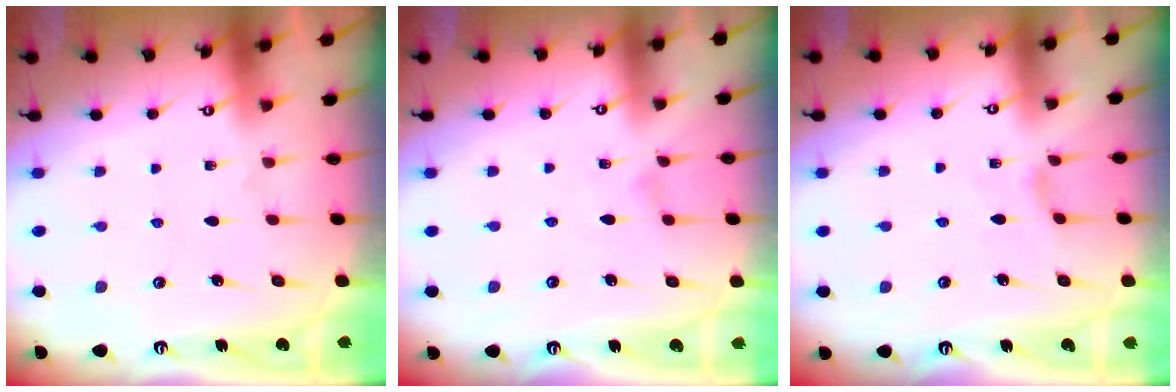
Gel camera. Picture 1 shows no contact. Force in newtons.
{"total": 0.0}
{"total": 1.4, "press": 1.3, "slide": 0.4}